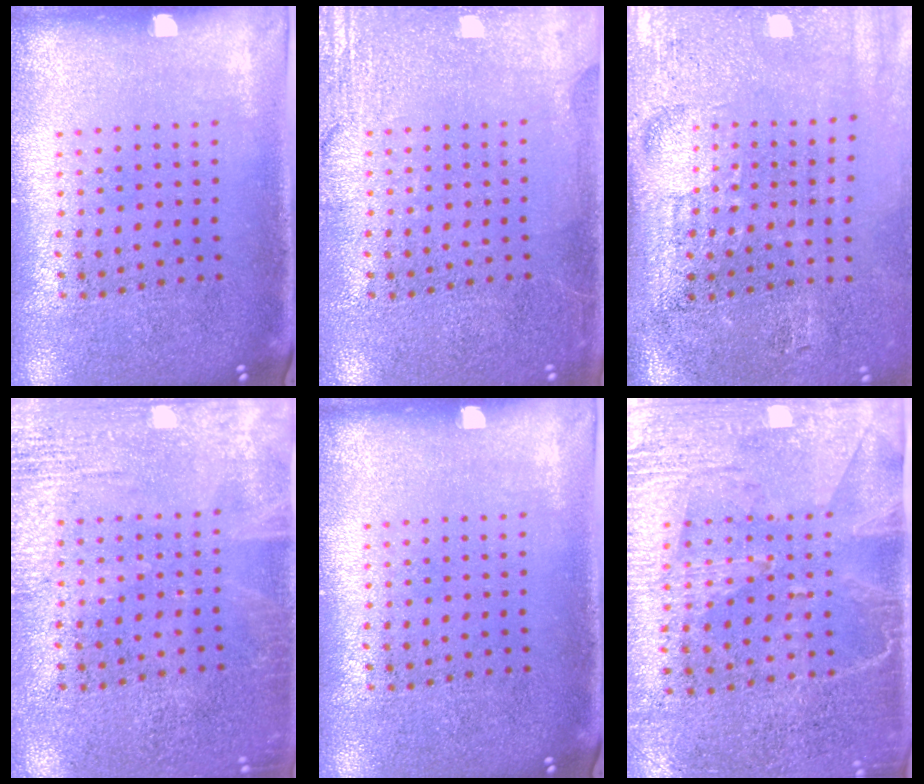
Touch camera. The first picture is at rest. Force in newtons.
{"total": 3.0, "press": 3.0, "slide": 0.4}
{"total": 4.7, "press": 3.9, "slide": 2.6}
{"total": 2.6, "press": 2.5, "slide": 0.3}
{"total": 0.0}
{"total": 3.0, "press": 2.7, "slide": 1.3}